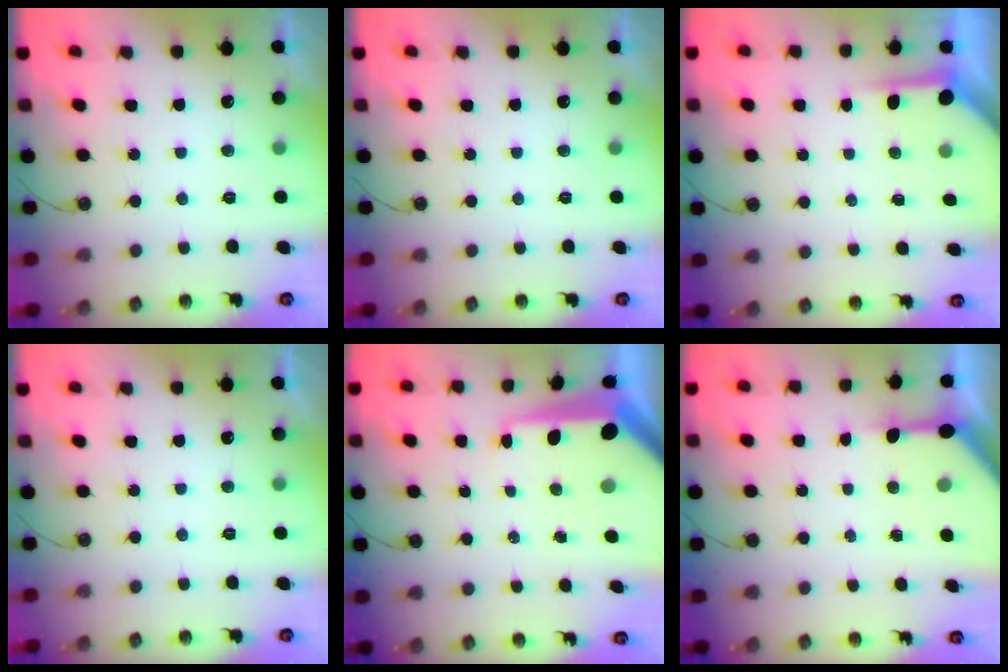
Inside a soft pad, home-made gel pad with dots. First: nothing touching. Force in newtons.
{"total": 0.0}
{"total": 3.9, "press": 3.9, "slide": 0.3}
{"total": 0.0}
{"total": 14.8, "press": 14.7, "slide": 1.6}
{"total": 6.2, "press": 6.1, "slide": 0.7}